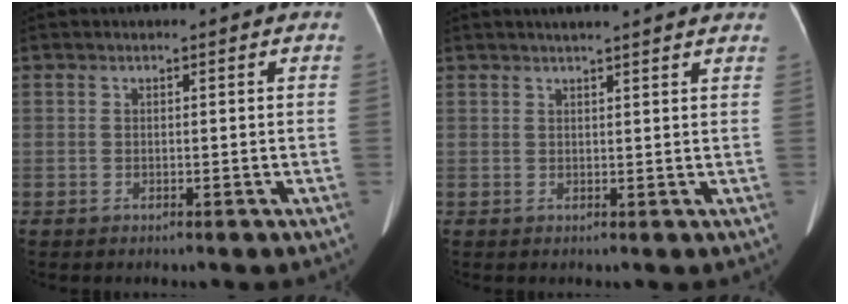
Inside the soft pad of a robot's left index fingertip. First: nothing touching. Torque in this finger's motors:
{"motor_torque": [-0.32, -0.09, -0.10, 0.01]}